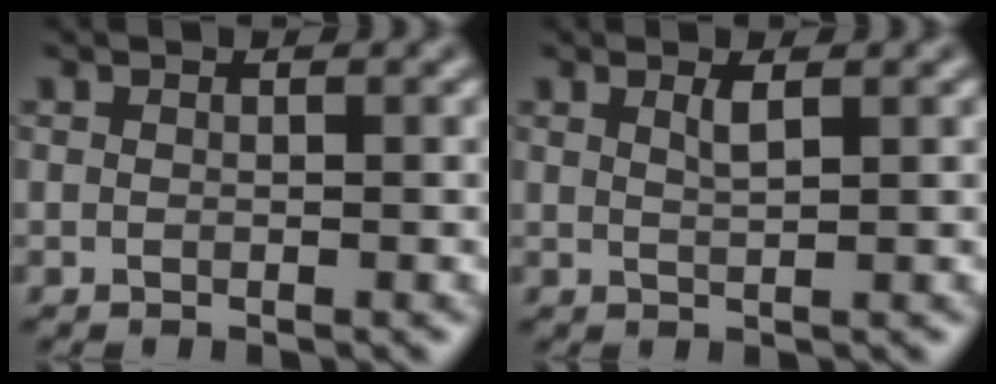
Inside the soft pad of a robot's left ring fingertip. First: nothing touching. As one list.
[{"total": 1.3, "force": [0.7, 0.3, 1.1], "torque": [-0.016, 0.000, 0.010]}]